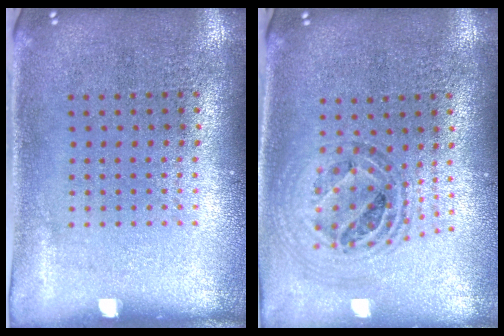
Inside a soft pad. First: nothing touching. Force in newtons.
{"total": 0.9, "press": 0.9, "slide": 0.2}